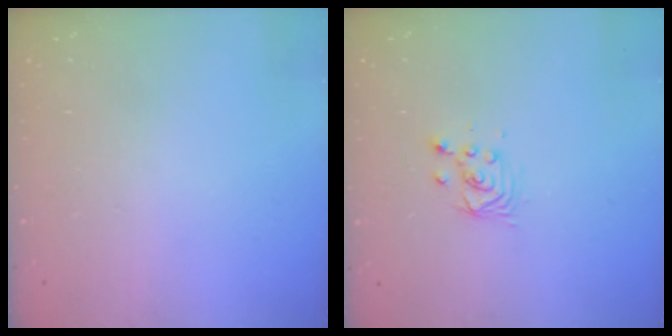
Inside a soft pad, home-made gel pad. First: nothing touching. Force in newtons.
{"total": 2.9, "press": 2.9, "slide": 0.1}